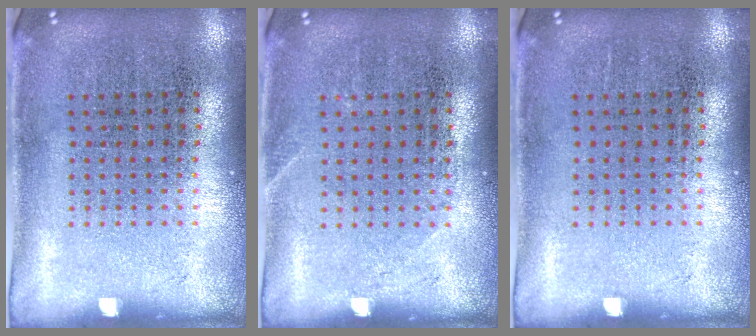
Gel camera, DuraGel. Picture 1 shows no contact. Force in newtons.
{"total": 0.7, "press": 0.6, "slide": 0.2}
{"total": 0.0}